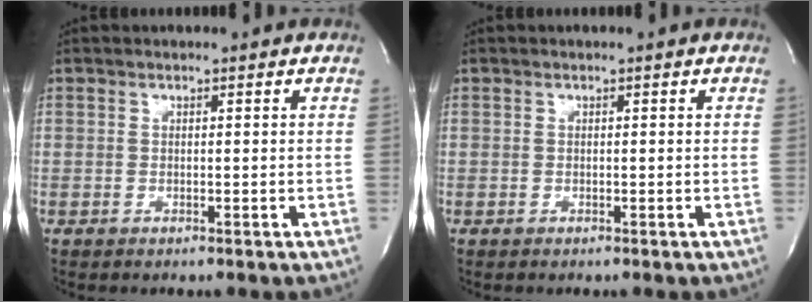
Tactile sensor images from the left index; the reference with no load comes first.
{"total": 0.0}